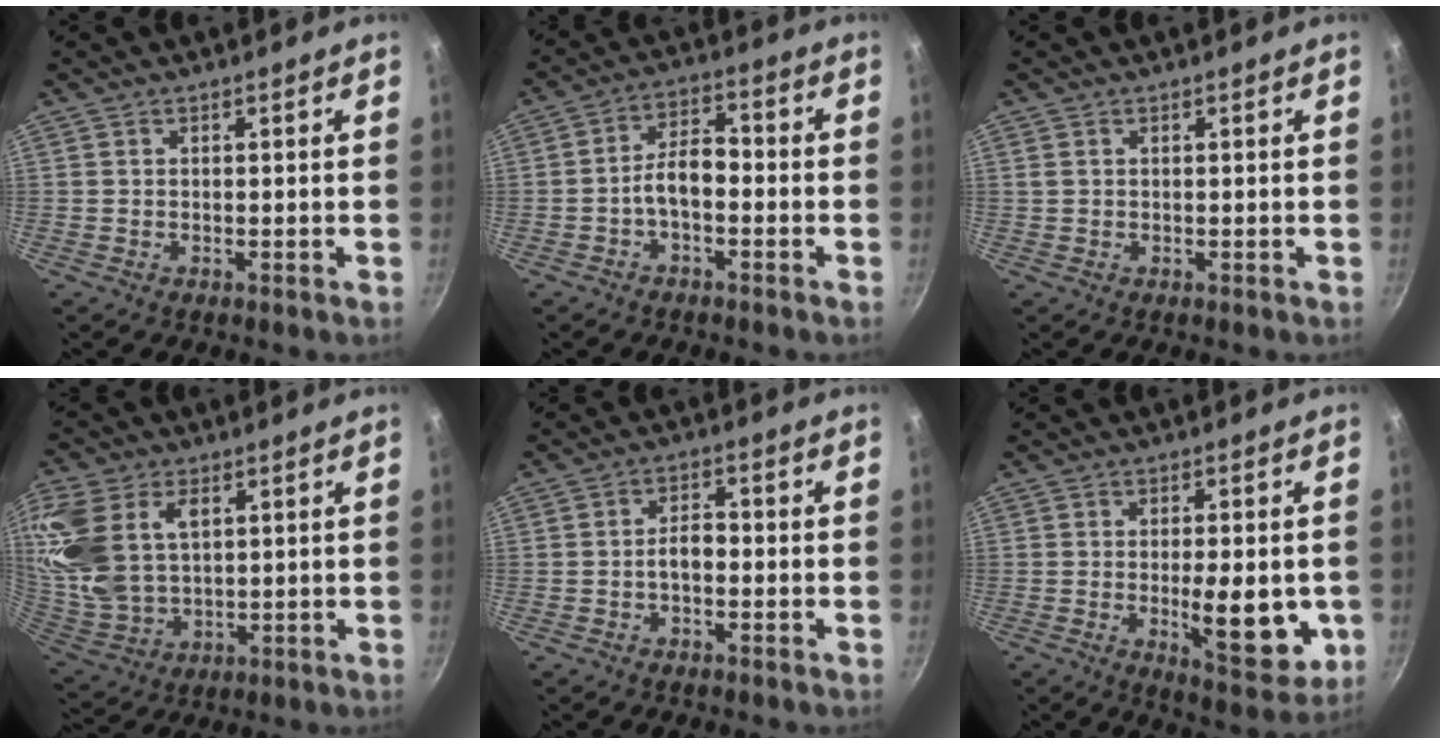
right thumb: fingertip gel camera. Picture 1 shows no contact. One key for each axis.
{"total": 6.6, "fx": -1.7, "fy": 3.6, "fz": 5.3, "tx": -0.086, "ty": 0.034, "tz": -0.038}
{"total": 0.7, "fx": 0.3, "fy": 0.5, "fz": 0.4, "tx": -0.009, "ty": 0.006, "tz": 0.009}
{"total": 19.5, "fx": 5.4, "fy": 12.4, "fz": 14.1, "tx": -0.328, "ty": -0.005, "tz": 0.111}
{"total": 3.6, "fx": -0.9, "fy": 2.0, "fz": 2.8, "tx": -0.039, "ty": 0.018, "tz": -0.020}
{"total": 12.4, "fx": -2.2, "fy": 4.8, "fz": 11.3, "tx": -0.136, "ty": -0.019, "tz": -0.022}